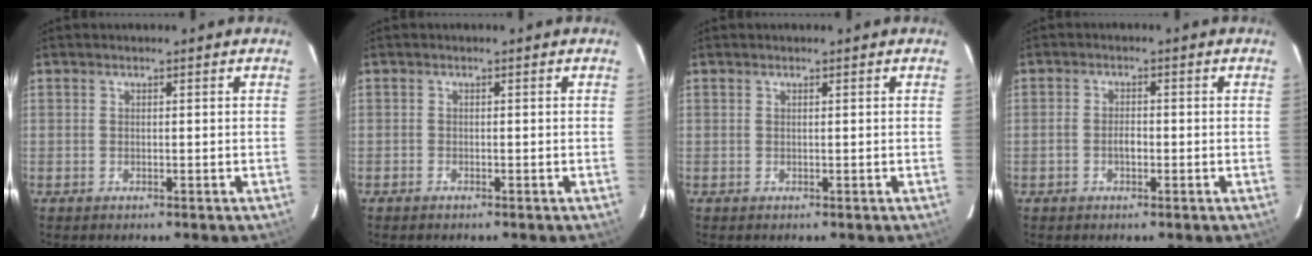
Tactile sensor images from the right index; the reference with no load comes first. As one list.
[{"total": 0.6, "force": [-0.5, 0.2, 0.0], "torque": [0.001, -0.001, -0.011]}, {"total": 0.0}, {"total": 2.2, "force": [-0.8, 1.2, 1.7], "torque": [-0.034, 0.004, -0.016]}]